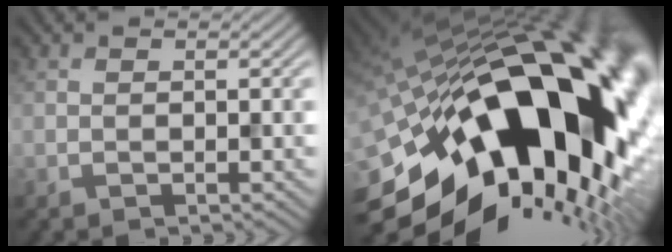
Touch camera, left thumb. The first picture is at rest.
{"total": 22.1, "force": [-5.0, 10.4, 18.8], "torque": [-0.319, -0.043, -0.090]}